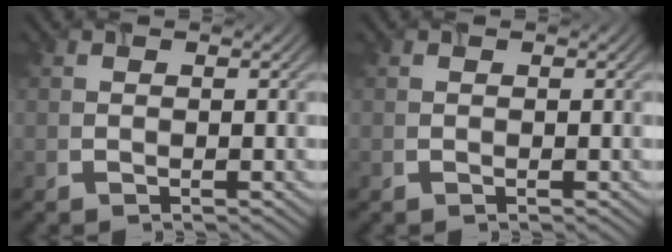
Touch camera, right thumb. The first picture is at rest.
{"total": 0.0}